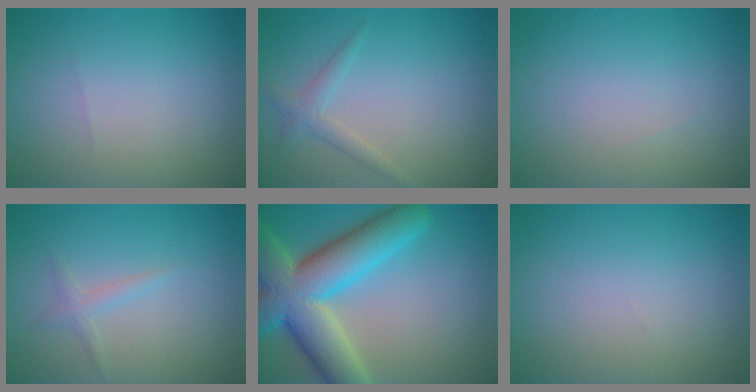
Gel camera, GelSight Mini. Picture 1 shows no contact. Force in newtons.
{"total": 1.7, "press": 1.7, "slide": 0.1}
{"total": 0.0}
{"total": 1.1, "press": 1.1, "slide": 0.1}
{"total": 11.4, "press": 11.4, "slide": 1.0}
{"total": 0.0}